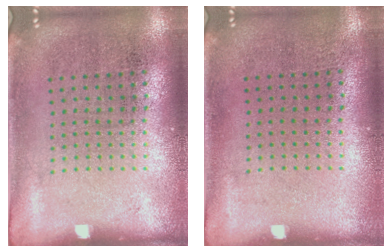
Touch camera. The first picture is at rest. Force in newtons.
{"total": 0.0}